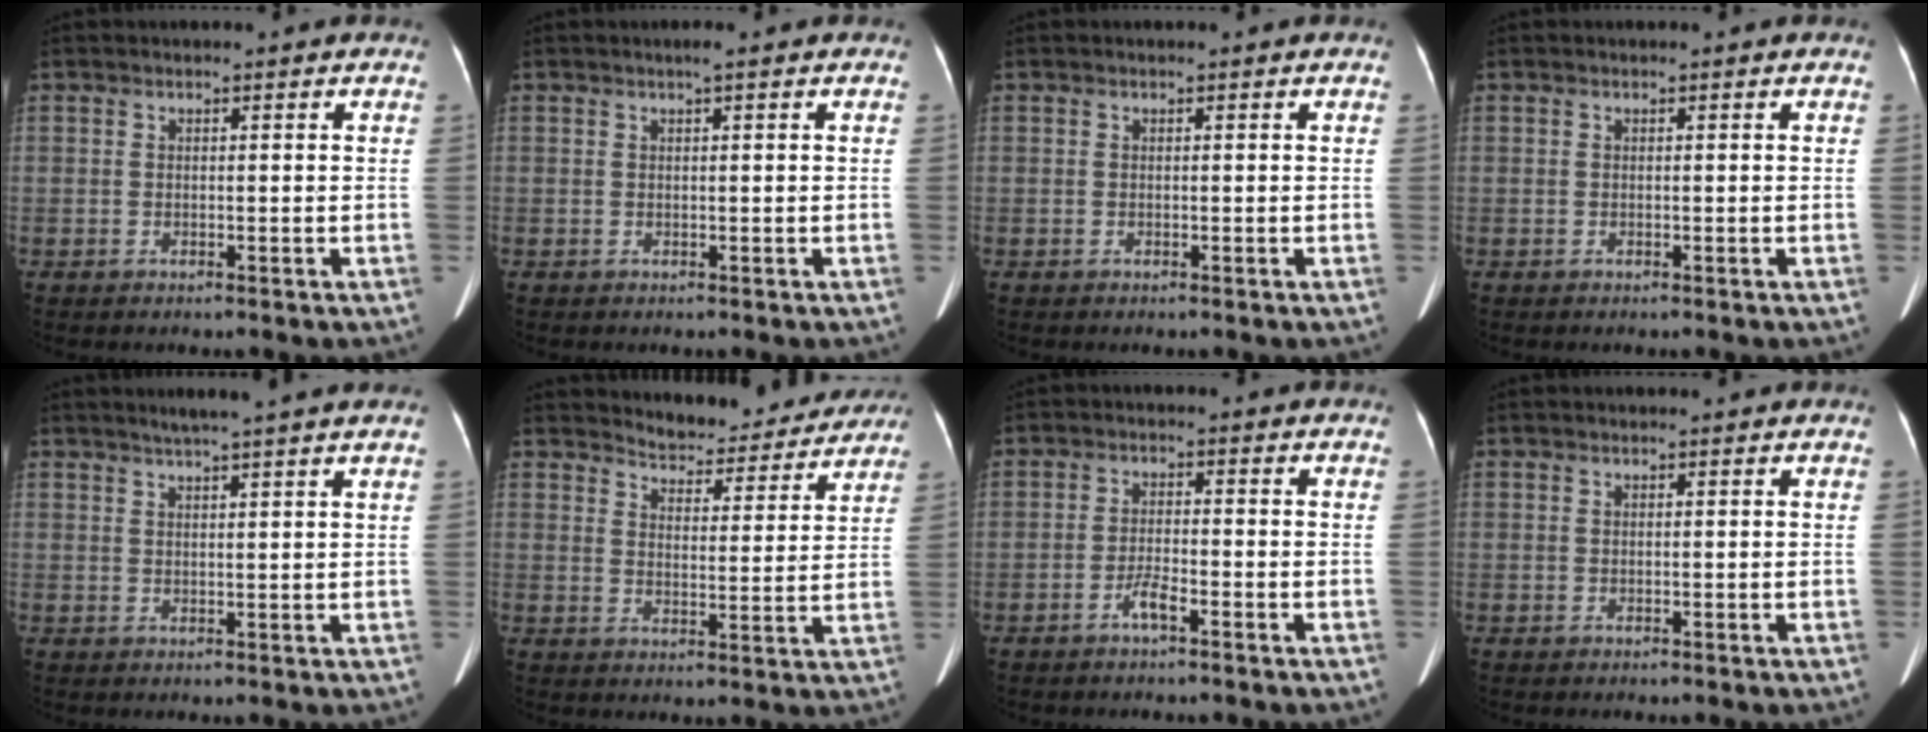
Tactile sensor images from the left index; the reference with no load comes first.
{"total": 0.9, "force": [0.6, 0.0, 0.6], "torque": [-0.012, 0.010, 0.012]}
{"total": 0.0}
{"total": 0.0}
{"total": 6.8, "force": [5.7, -0.9, 3.6], "torque": [-0.052, 0.017, 0.073]}
{"total": 11.6, "force": [11.2, 2.5, 1.6], "torque": [-0.013, -0.010, 0.137]}
{"total": 2.5, "force": [-1.6, 0.2, 1.9], "torque": [-0.040, -0.001, -0.033]}
{"total": 1.1, "force": [1.0, 0.0, 0.2], "torque": [-0.009, 0.005, 0.009]}